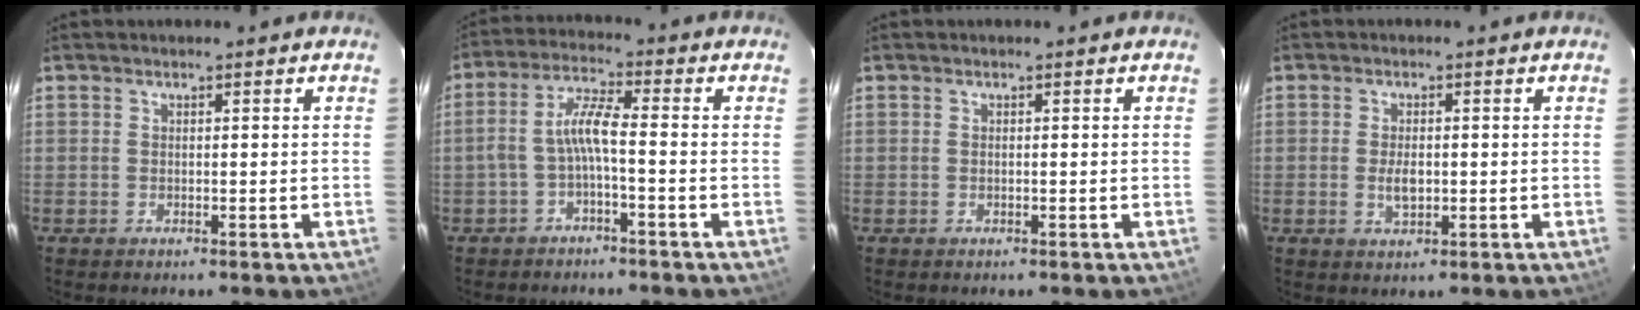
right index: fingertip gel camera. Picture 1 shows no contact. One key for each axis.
{"total": 5.3, "fx": -2.1, "fy": 0.6, "fz": 4.8, "tx": -0.113, "ty": 0.015, "tz": -0.037}
{"total": 0.0}
{"total": 3.3, "fx": -0.4, "fy": 1.7, "fz": 2.8, "tx": -0.051, "ty": -0.003, "tz": -0.005}